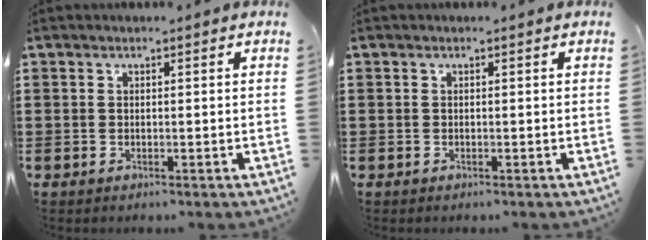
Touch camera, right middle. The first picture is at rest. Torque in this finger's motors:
{"motor_torque": [-2.04, -0.09, 0.01, 0.02]}